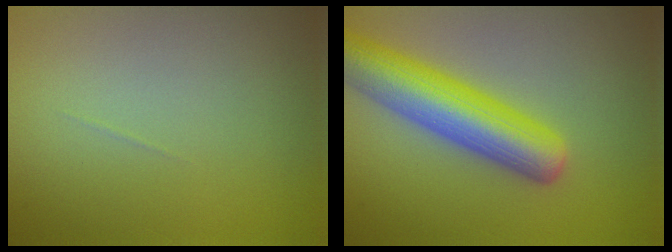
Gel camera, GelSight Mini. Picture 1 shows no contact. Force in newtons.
{"total": 7.5, "press": 7.5, "slide": 0.4}